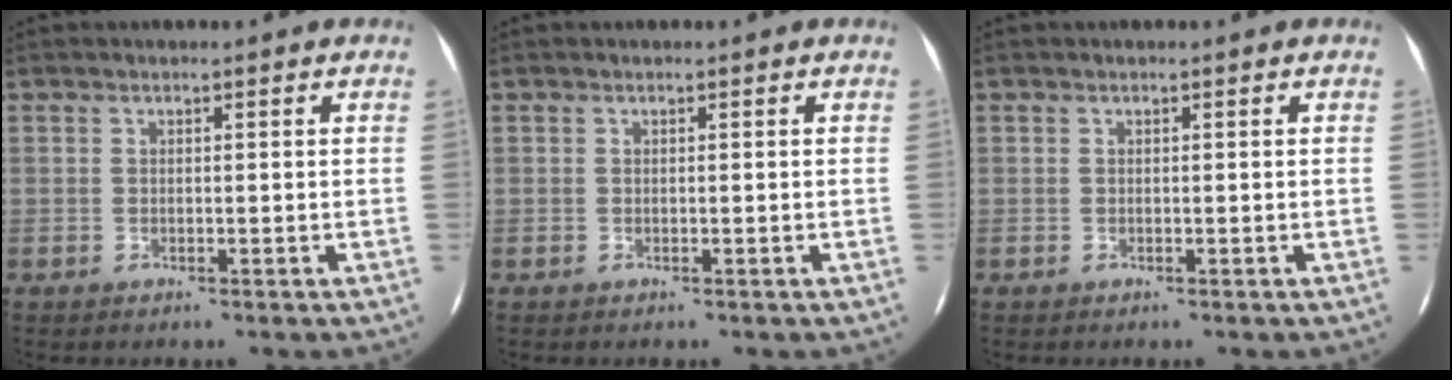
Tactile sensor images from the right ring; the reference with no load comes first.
{"total": 0.0}
{"total": 0.0}